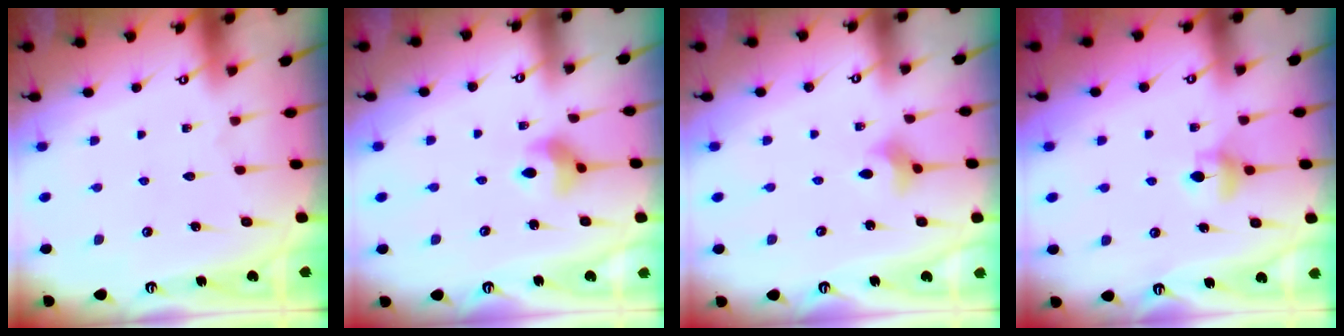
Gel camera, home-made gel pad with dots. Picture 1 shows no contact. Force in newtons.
{"total": 5.8, "press": 5.8, "slide": 0.6}
{"total": 2.7, "press": 2.6, "slide": 0.5}
{"total": 5.4, "press": 5.4, "slide": 0.5}